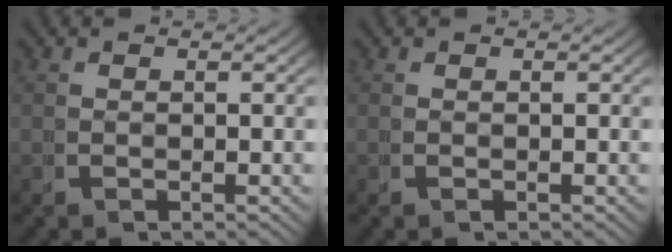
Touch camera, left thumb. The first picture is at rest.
{"total": 0.0}